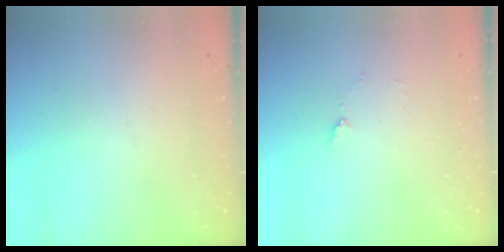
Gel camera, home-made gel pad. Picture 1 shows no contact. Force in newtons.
{"total": 5.2, "press": 5.1, "slide": 0.6}